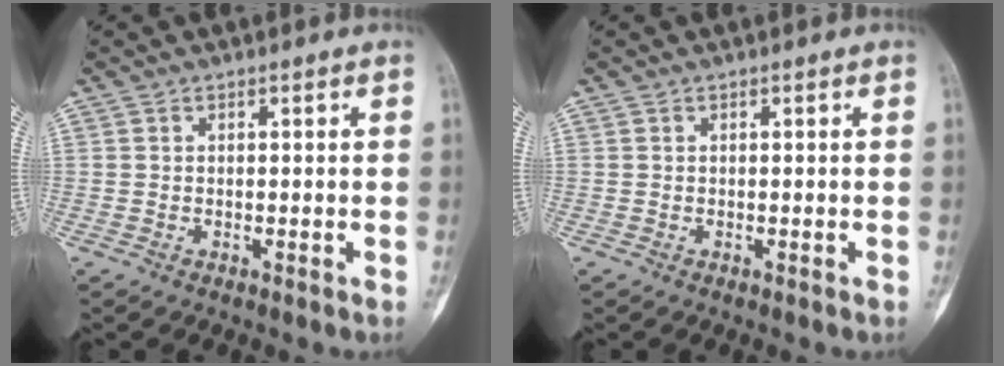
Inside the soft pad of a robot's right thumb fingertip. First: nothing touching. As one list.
[{"total": 0.0}]